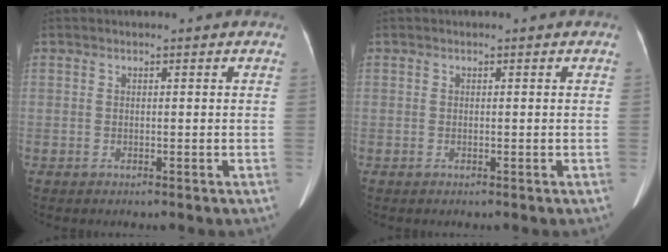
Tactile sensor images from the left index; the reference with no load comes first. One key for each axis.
{"total": 0.0}